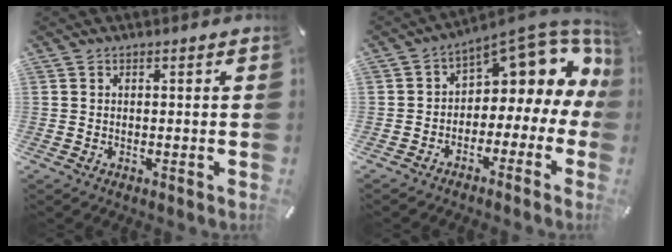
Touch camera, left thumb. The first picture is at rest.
{"total": 9.8, "force": [5.6, 5.4, 5.9], "torque": [-0.090, -0.053, 0.093]}